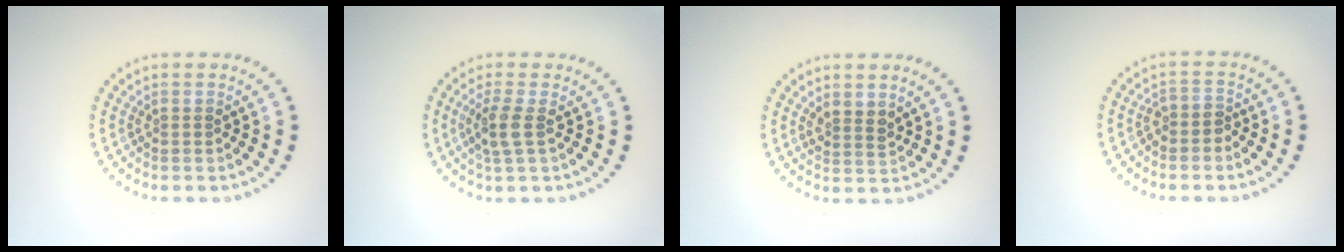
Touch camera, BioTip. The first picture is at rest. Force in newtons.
{"total": 2.1, "press": 1.8, "slide": 1.1}
{"total": 1.7, "press": 1.4, "slide": 1.0}
{"total": 1.5, "press": 1.2, "slide": 0.9}